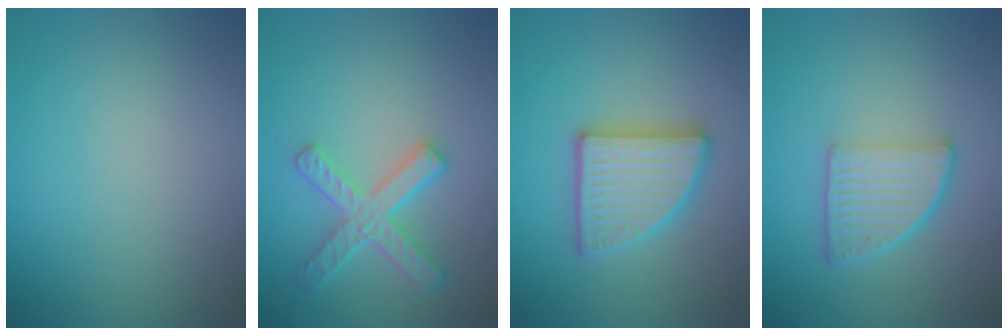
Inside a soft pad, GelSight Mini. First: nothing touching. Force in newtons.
{"total": 5.0, "press": 3.9, "slide": 3.1}
{"total": 4.9, "press": 4.8, "slide": 0.7}
{"total": 4.8, "press": 3.4, "slide": 3.5}